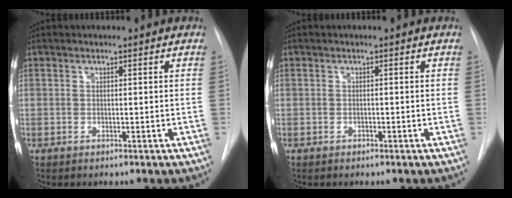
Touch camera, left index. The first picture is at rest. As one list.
[{"total": 0.0}]